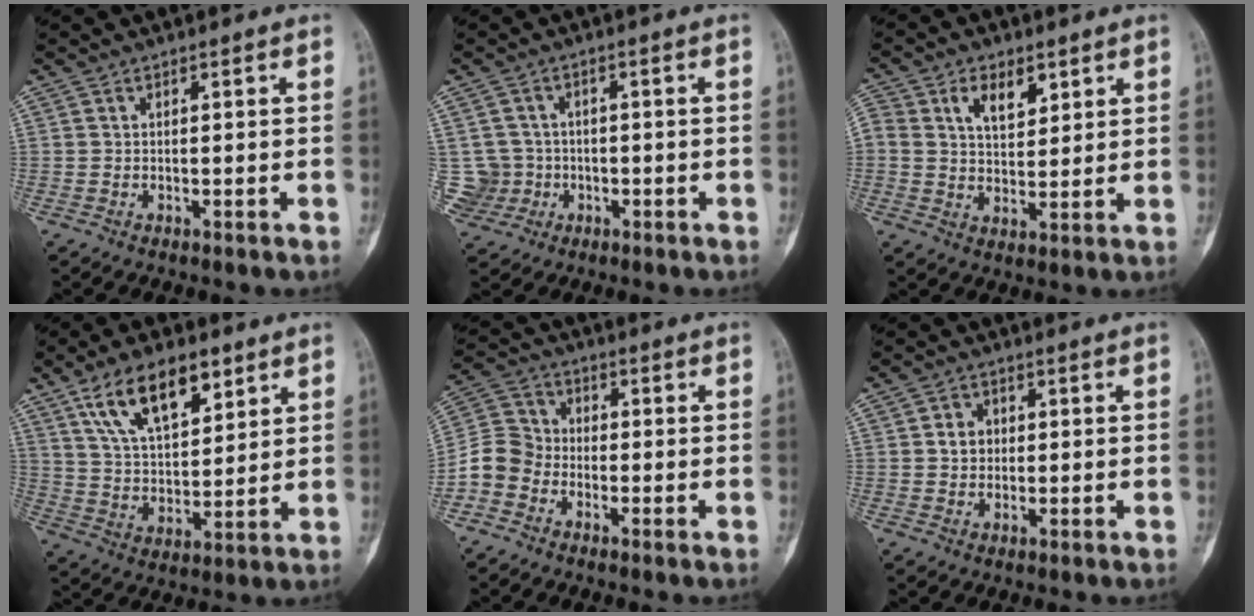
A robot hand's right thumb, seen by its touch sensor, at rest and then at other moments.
{"total": 6.1, "force": [-0.7, 6.1, 0.6], "torque": [0.003, 0.015, -0.009]}
{"total": 9.3, "force": [3.8, 6.1, 6.0], "torque": [-0.084, -0.008, 0.070]}
{"total": 14.7, "force": [8.3, 7.0, 9.9], "torque": [-0.146, -0.030, 0.156]}
{"total": 7.3, "force": [-3.3, 6.0, 2.5], "torque": [-0.037, 0.029, -0.079]}
{"total": 3.6, "force": [0.4, 3.1, 1.7], "torque": [-0.006, 0.006, 0.003]}